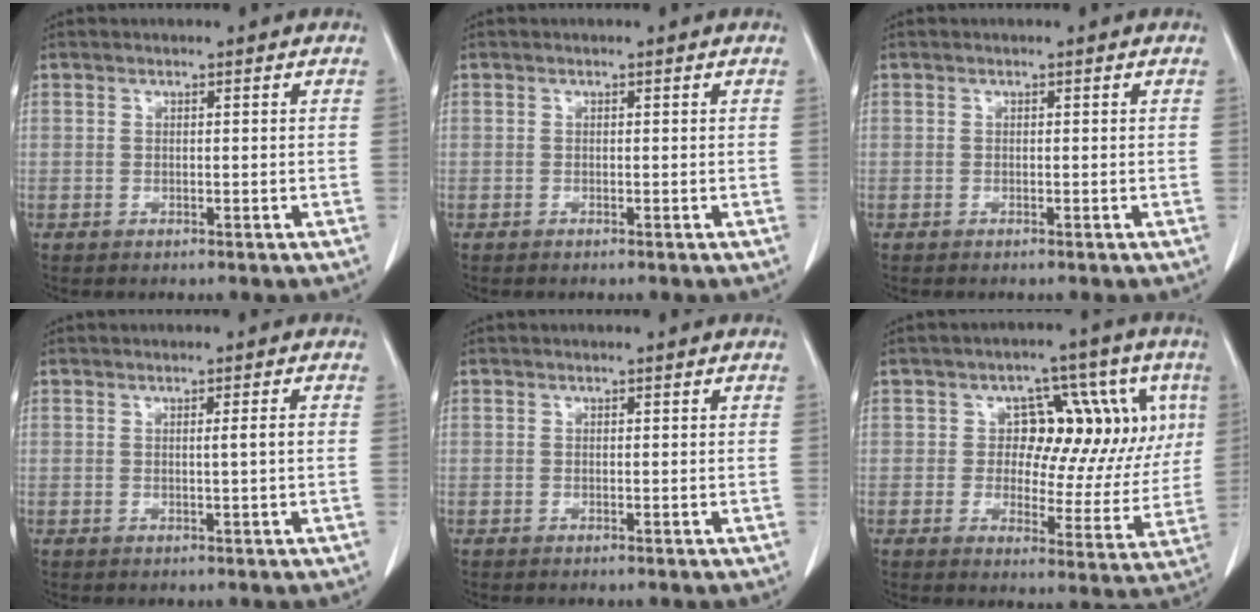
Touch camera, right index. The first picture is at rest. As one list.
[{"total": 0.0}, {"total": 0.0}, {"total": 1.3, "force": [0.0, -0.3, 1.3], "torque": [-0.021, 0.000, 0.000]}, {"total": 0.0}, {"total": 12.5, "force": [3.4, 7.6, 9.3], "torque": [-0.092, 0.036, 0.046]}]